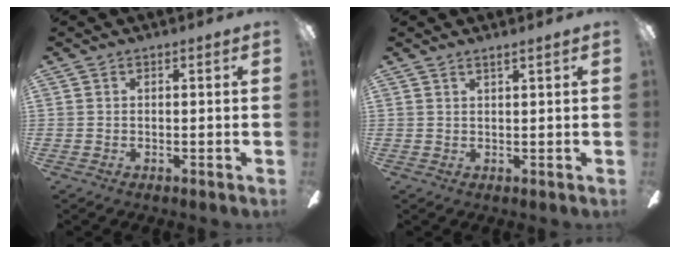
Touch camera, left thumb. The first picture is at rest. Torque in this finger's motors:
{"motor_torque": [-0.31, -0.10, -0.29, 0.01, 0.01]}